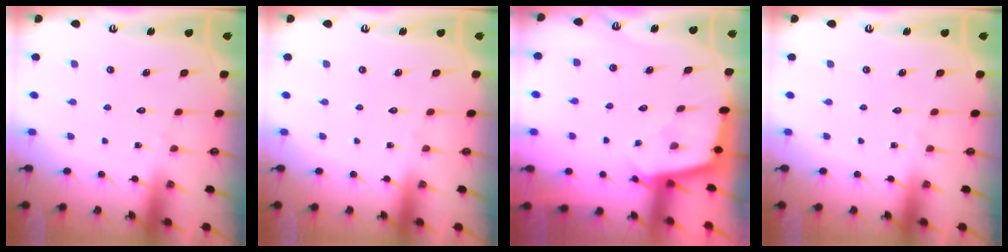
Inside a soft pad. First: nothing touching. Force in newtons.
{"total": 0.0}
{"total": 2.4, "press": 2.4, "slide": 0.2}
{"total": 0.0}